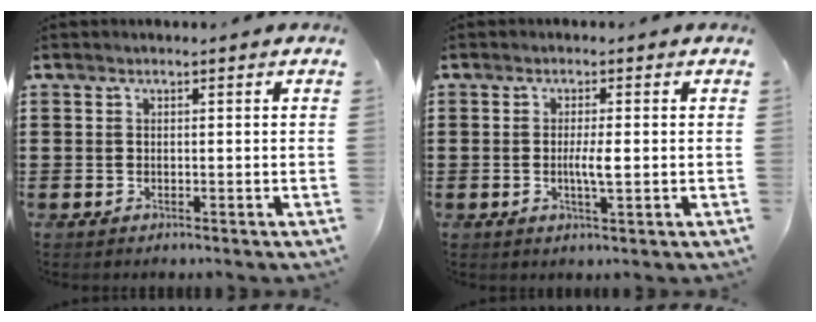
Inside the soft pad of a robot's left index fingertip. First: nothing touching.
{"total": 3.1, "force": [-0.1, 0.4, 3.1], "torque": [-0.055, -0.004, -0.003]}